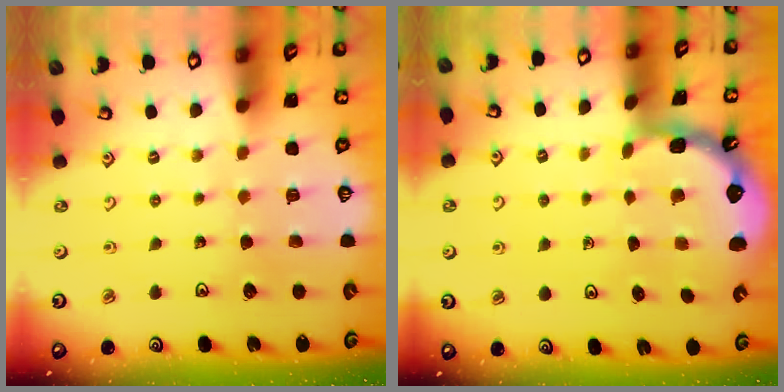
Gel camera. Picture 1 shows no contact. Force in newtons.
{"total": 1.7, "press": 1.7, "slide": 0.2}